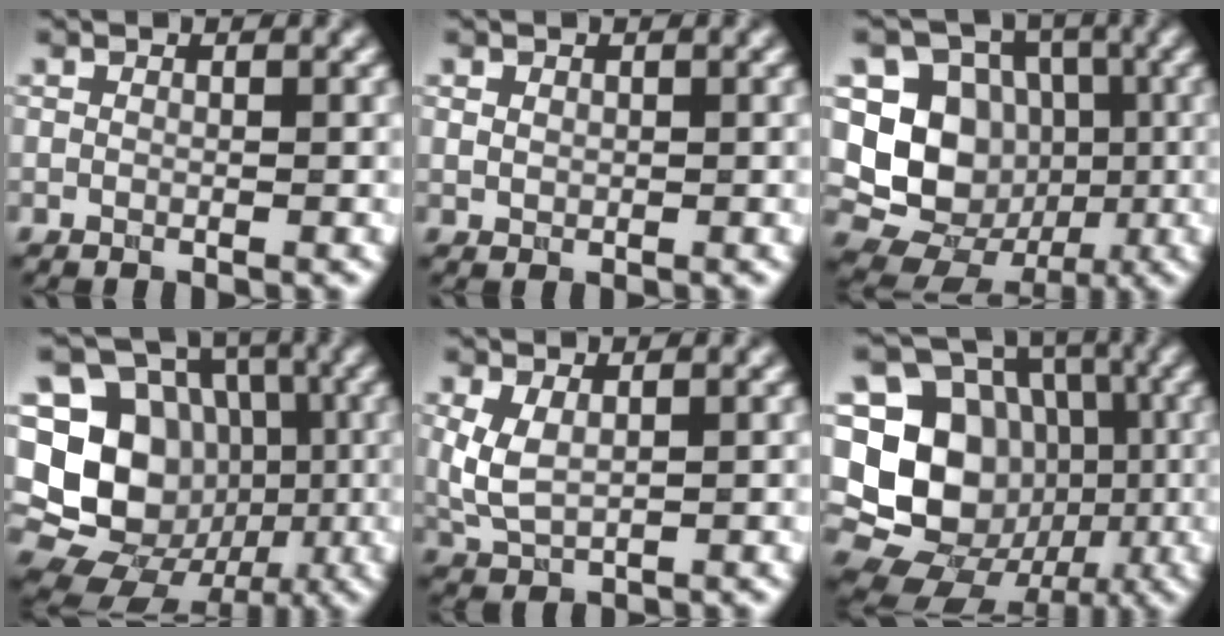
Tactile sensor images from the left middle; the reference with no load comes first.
{"total": 0.7, "force": [0.4, 0.6, 0.3], "torque": [-0.006, -0.003, 0.010]}
{"total": 9.2, "force": [-0.5, 8.1, 4.3], "torque": [-0.075, -0.008, -0.028]}
{"total": 18.1, "force": [-1.4, 16.4, 7.6], "torque": [-0.163, 0.025, -0.043]}
{"total": 2.7, "force": [0.8, 1.3, 2.3], "torque": [-0.058, -0.002, 0.021]}
{"total": 18.2, "force": [-1.5, 16.4, 7.7], "torque": [-0.163, 0.028, -0.048]}